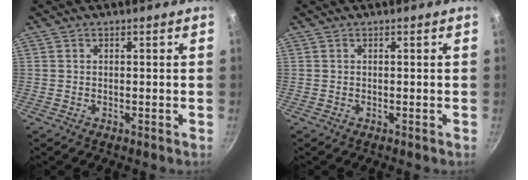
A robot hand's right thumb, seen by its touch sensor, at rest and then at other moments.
{"total": 0.0}